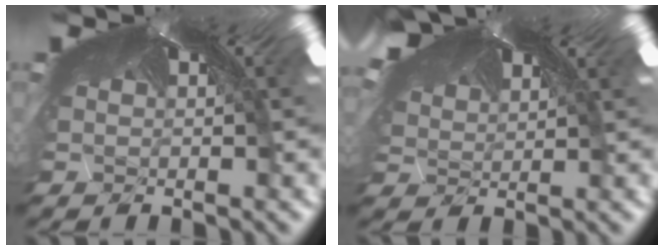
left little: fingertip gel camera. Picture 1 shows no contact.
{"total": 1.6, "force": [-1.5, -0.5, -0.6], "torque": [-0.006, -0.019, -0.009]}